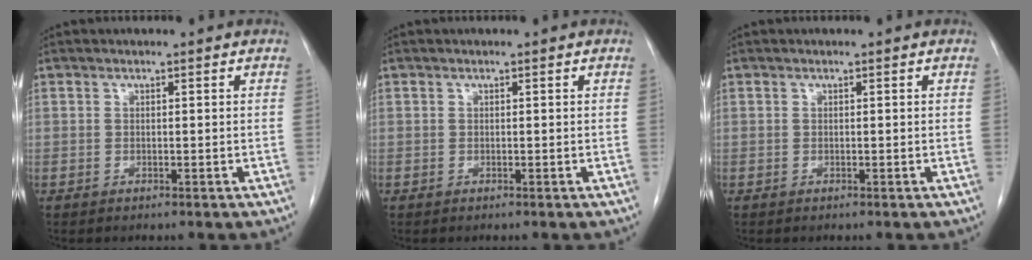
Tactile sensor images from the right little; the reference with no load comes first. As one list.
[{"total": 0.0}, {"total": 0.0}]